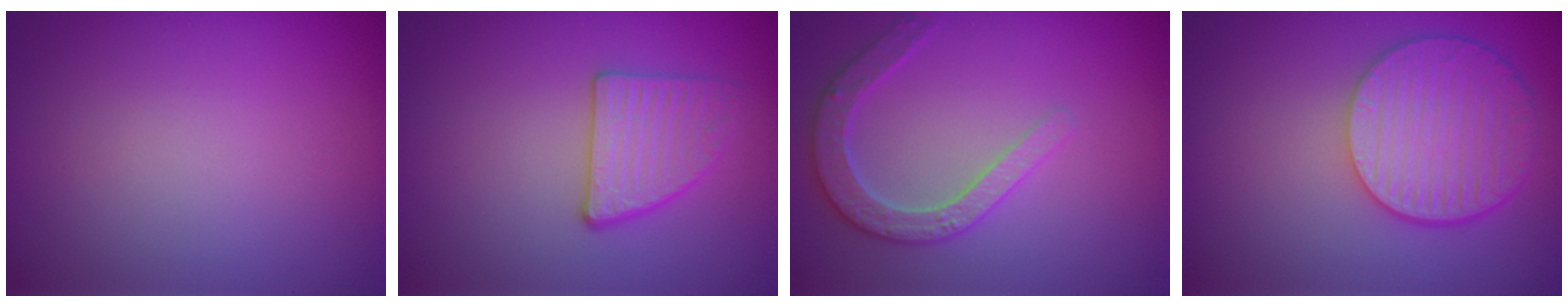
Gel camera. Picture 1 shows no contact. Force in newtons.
{"total": 2.8, "press": 2.7, "slide": 0.6}
{"total": 3.3, "press": 3.2, "slide": 0.8}
{"total": 5.5, "press": 4.8, "slide": 2.7}